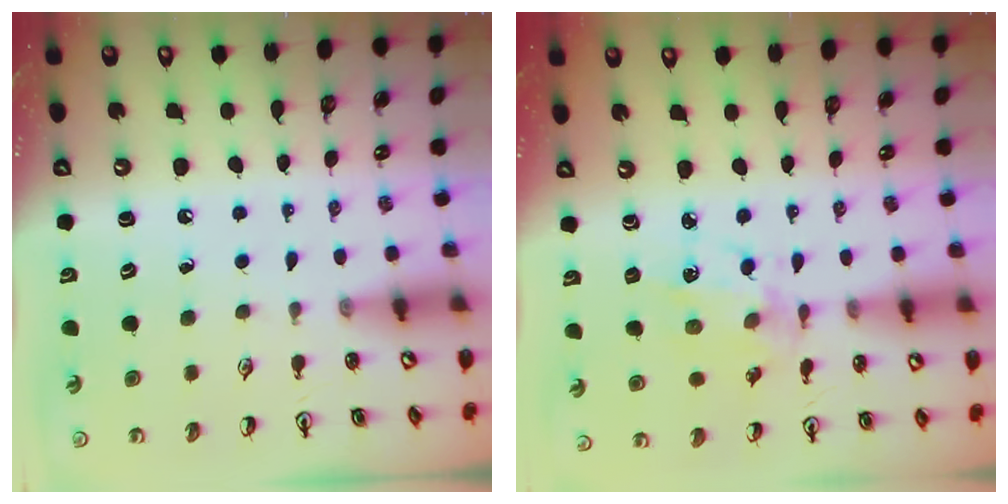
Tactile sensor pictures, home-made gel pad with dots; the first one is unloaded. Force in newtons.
{"total": 5.3, "press": 5.1, "slide": 1.5}